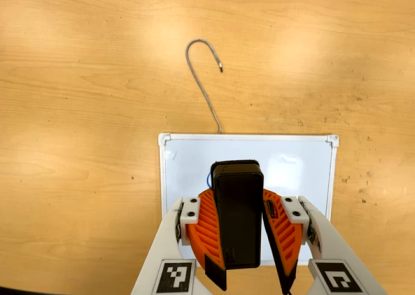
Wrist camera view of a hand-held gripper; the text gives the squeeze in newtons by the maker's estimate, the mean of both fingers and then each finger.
{"total": 11.0, "left": 10.4, "right": 11.6}